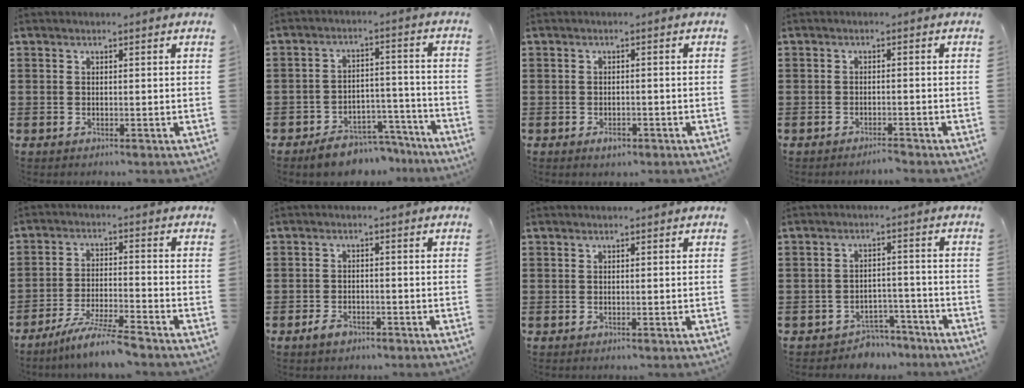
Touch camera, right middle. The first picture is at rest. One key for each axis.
{"total": 6.3, "fx": -5.8, "fy": 2.2, "fz": 1.4, "tx": -0.014, "ty": 0.029, "tz": -0.109}
{"total": 1.4, "fx": -0.9, "fy": 0.8, "fz": 0.8, "tx": -0.019, "ty": -0.002, "tz": -0.017}
{"total": 1.4, "fx": -1.4, "fy": -0.1, "fz": 0.3, "tx": -0.008, "ty": 0.000, "tz": -0.027}
{"total": 6.8, "fx": -6.0, "fy": -0.4, "fz": 3.2, "tx": -0.067, "ty": -0.017, "tz": -0.115}
{"total": 2.2, "fx": -1.6, "fy": 1.1, "fz": 0.9, "tx": -0.020, "ty": 0.002, "tz": -0.032}
{"total": 0.0}
{"total": 3.9, "fx": -3.8, "fy": 0.9, "fz": 0.1, "tx": -0.009, "ty": 0.008, "tz": -0.081}